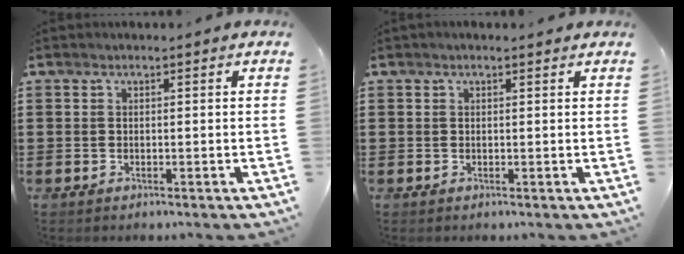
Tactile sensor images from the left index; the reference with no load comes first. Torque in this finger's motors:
{"motor_torque": [2.14, 0.00, -0.02, -0.05]}